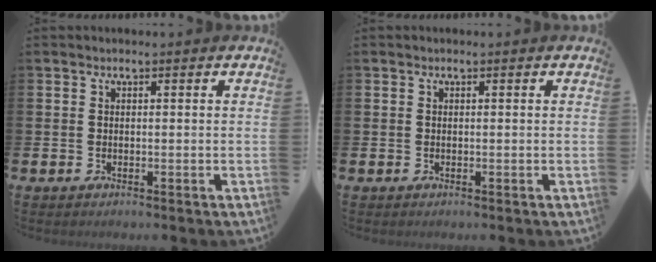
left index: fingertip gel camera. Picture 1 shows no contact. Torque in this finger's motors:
{"motor_torque": [0.00, 0.00, 0.00, -0.01]}